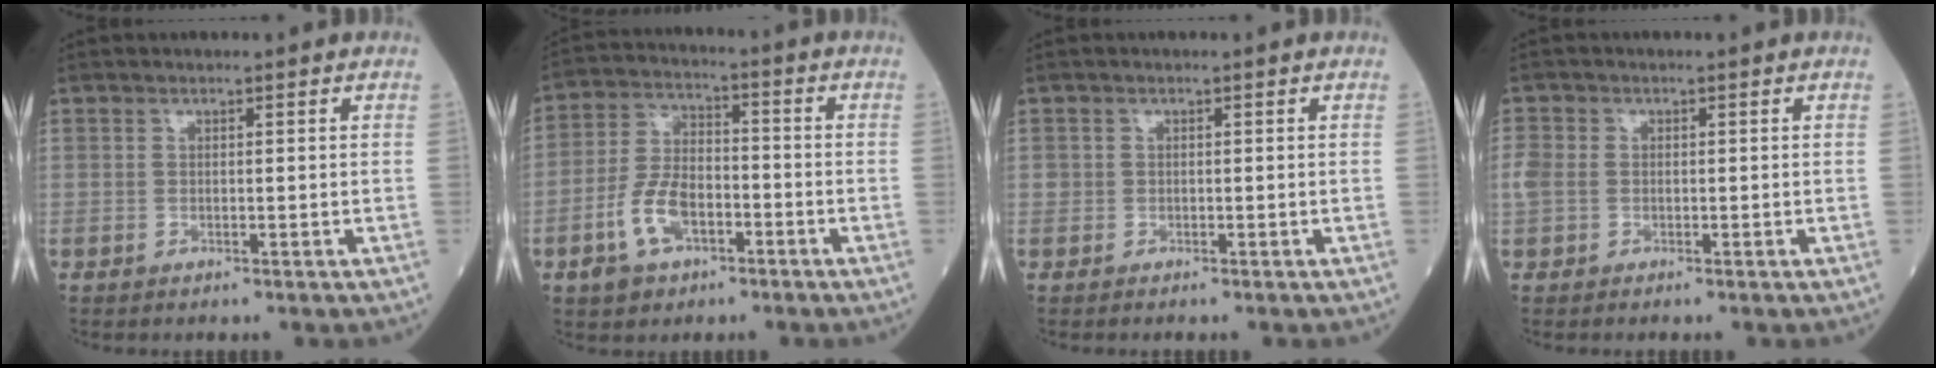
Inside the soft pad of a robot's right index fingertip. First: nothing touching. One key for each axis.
{"total": 8.8, "fx": -3.8, "fy": 5.0, "fz": 6.1, "tx": -0.136, "ty": 0.009, "tz": -0.069}
{"total": 0.5, "fx": -0.2, "fy": 0.5, "fz": 0.0, "tx": -0.001, "ty": 0.004, "tz": -0.003}
{"total": 2.6, "fx": -0.3, "fy": 2.1, "fz": 1.5, "tx": -0.055, "ty": 0.007, "tz": -0.004}